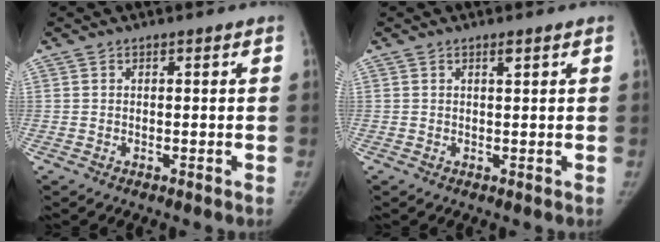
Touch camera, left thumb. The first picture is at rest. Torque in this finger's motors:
{"motor_torque": [0.24, 0.05, 0.16, -0.37, 0.08]}